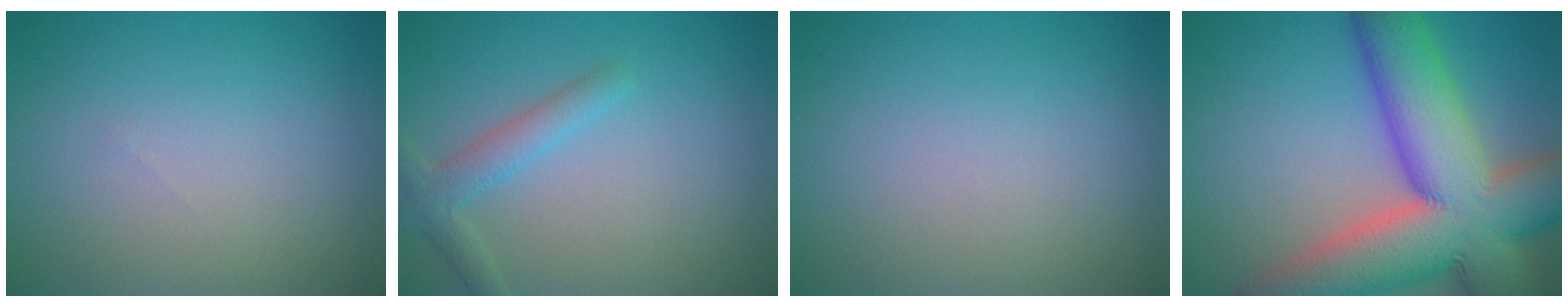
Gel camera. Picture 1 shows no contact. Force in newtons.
{"total": 2.5, "press": 2.5, "slide": 0.2}
{"total": 0.0}
{"total": 16.2, "press": 16.1, "slide": 1.0}